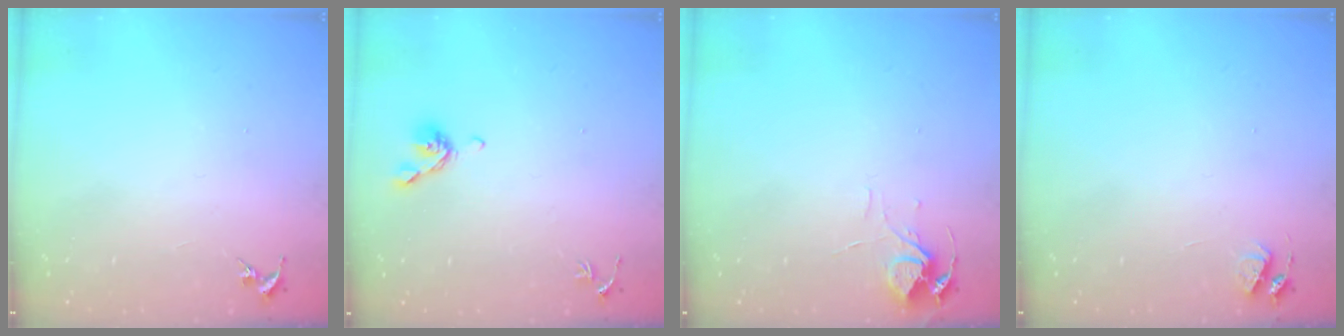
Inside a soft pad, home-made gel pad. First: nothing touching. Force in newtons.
{"total": 7.2, "press": 7.1, "slide": 1.2}
{"total": 7.1, "press": 7.1, "slide": 0.5}
{"total": 4.4, "press": 4.3, "slide": 0.6}